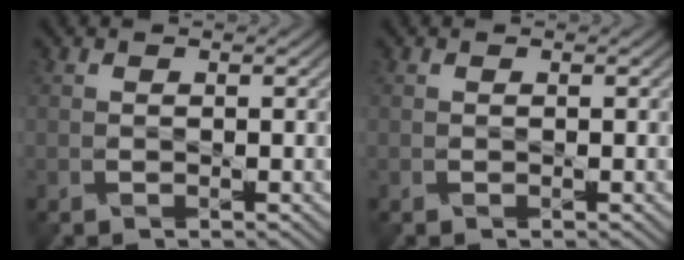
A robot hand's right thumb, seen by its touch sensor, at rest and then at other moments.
{"total": 0.0}